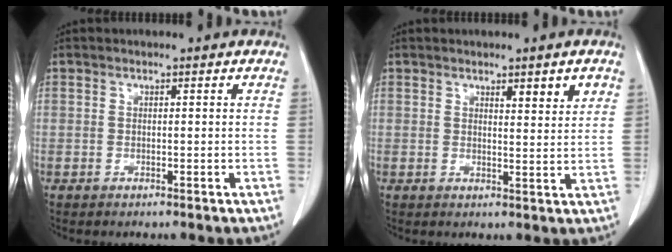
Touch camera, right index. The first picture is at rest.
{"total": 3.6, "force": [2.2, 0.6, 2.8], "torque": [-0.040, -0.006, 0.032]}